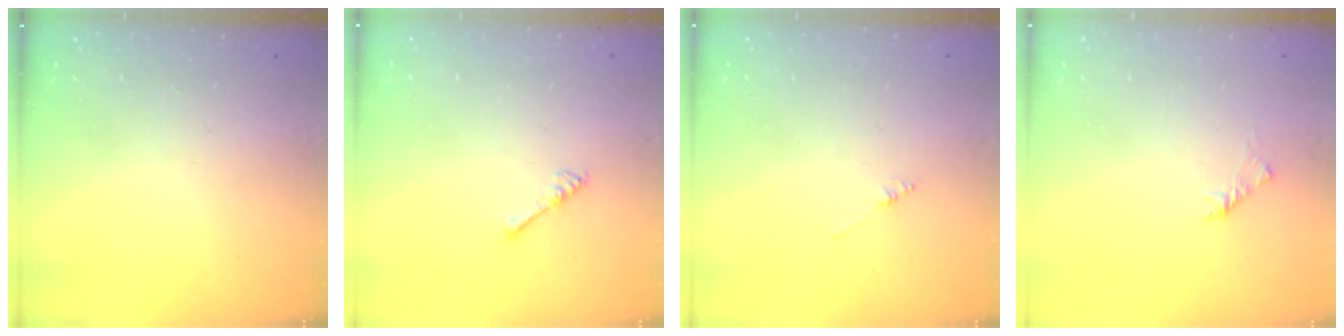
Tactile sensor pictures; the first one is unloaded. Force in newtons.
{"total": 1.8, "press": 1.7, "slide": 0.4}
{"total": 1.3, "press": 1.3, "slide": 0.3}
{"total": 1.6, "press": 1.4, "slide": 0.6}